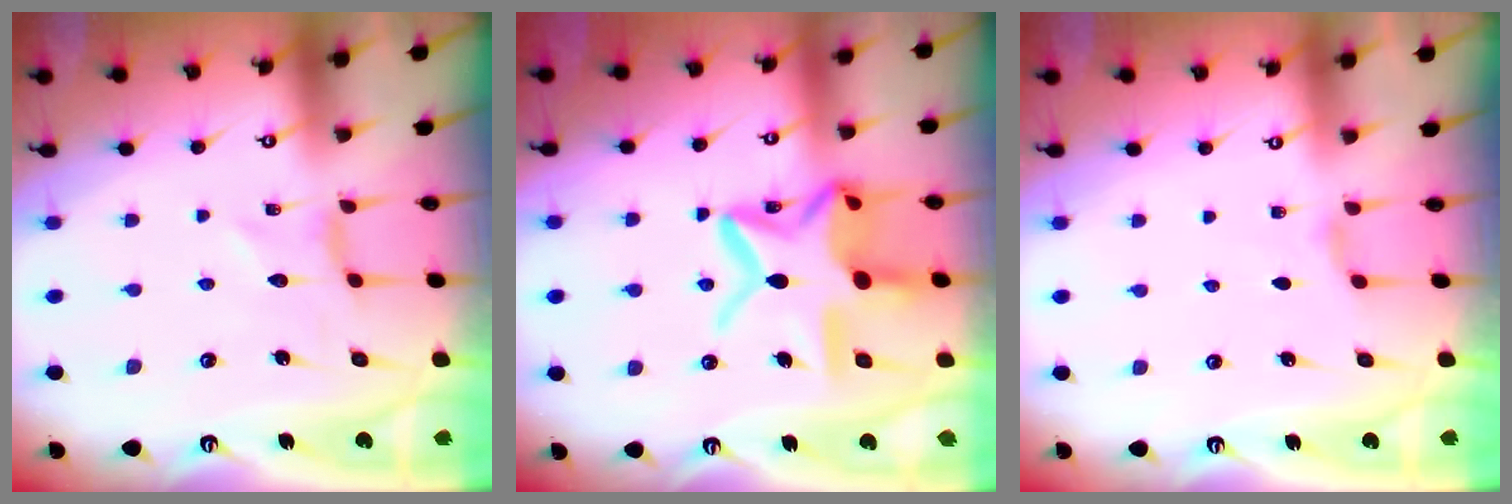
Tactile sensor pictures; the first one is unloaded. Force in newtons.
{"total": 18.2, "press": 18.1, "slide": 1.3}
{"total": 1.4, "press": 1.4, "slide": 0.3}